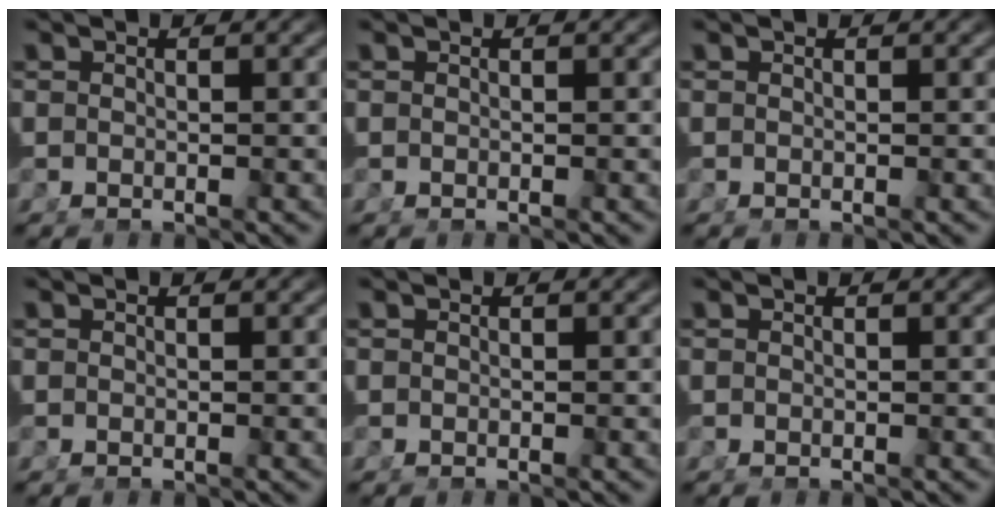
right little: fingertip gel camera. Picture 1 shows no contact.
{"total": 0.0}
{"total": 0.0}
{"total": 0.0}
{"total": 0.0}
{"total": 0.0}